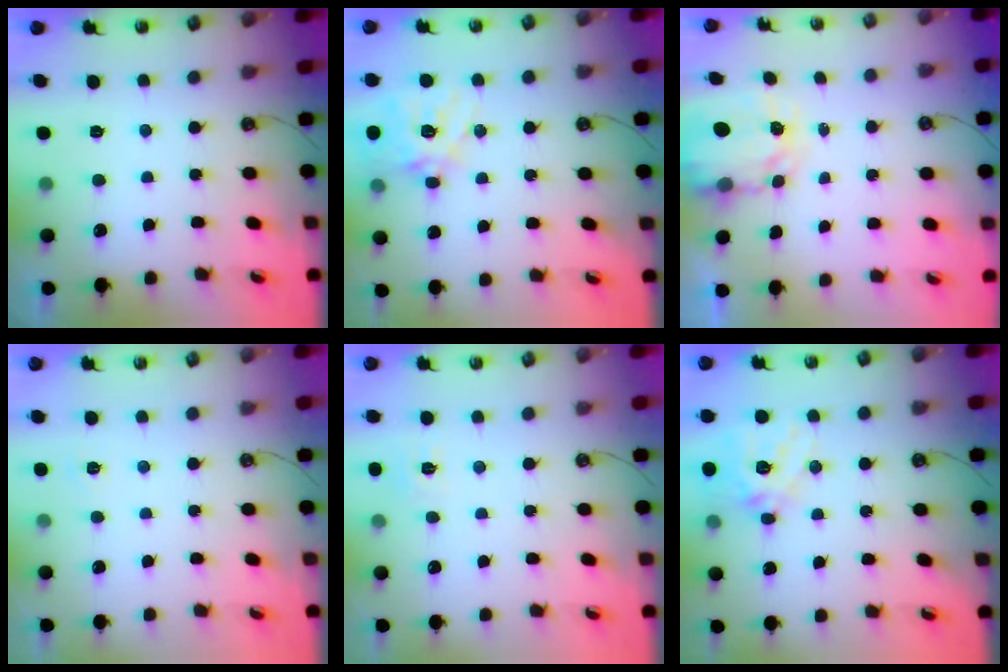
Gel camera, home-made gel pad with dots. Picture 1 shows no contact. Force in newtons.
{"total": 16.2, "press": 16.0, "slide": 2.4}
{"total": 3.7, "press": 3.7, "slide": 0.3}
{"total": 2.1, "press": 2.1, "slide": 0.3}
{"total": 6.4, "press": 6.4, "slide": 0.5}
{"total": 16.0, "press": 15.8, "slide": 2.6}